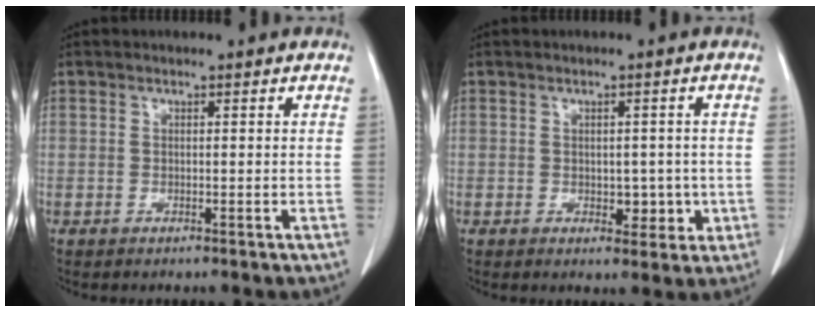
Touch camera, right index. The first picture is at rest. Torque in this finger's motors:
{"motor_torque": [0.05, 0.14, -0.01, 0.03]}